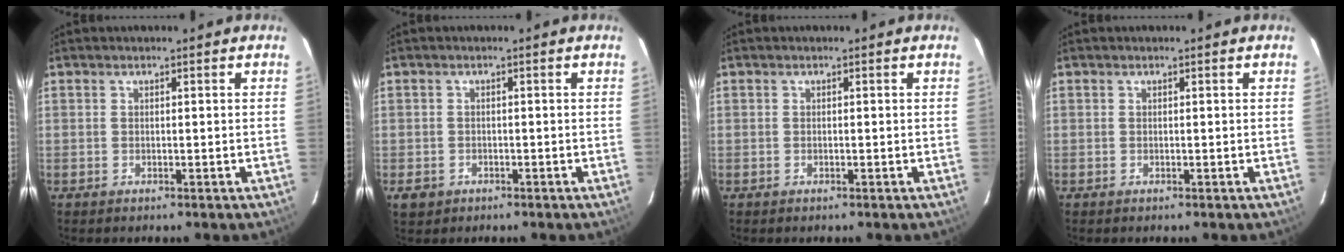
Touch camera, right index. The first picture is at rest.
{"total": 2.9, "force": [-1.1, 2.6, 0.7], "torque": [-0.020, 0.000, -0.015]}
{"total": 0.0}
{"total": 0.0}